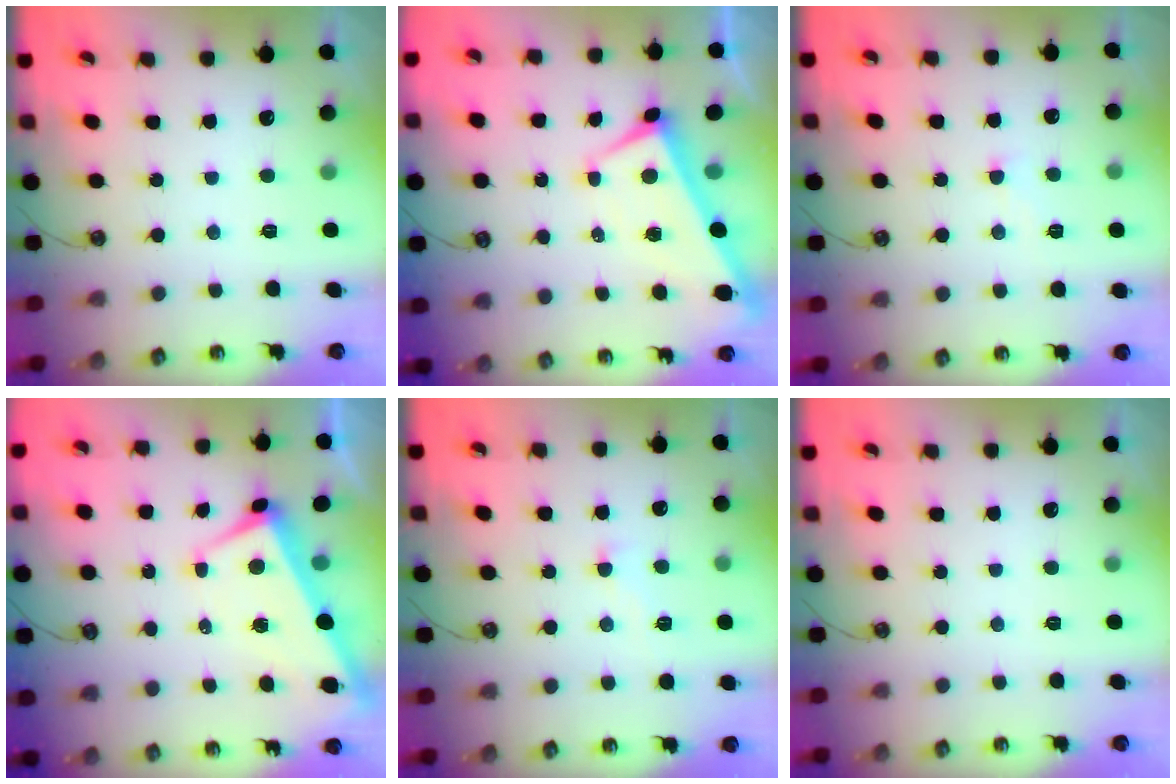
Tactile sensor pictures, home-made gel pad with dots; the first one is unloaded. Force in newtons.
{"total": 2.2, "press": 2.1, "slide": 0.6}
{"total": 2.2, "press": 2.2, "slide": 0.4}
{"total": 1.7, "press": 1.4, "slide": 0.9}
{"total": 0.8, "press": 0.8, "slide": 0.3}
{"total": 0.0}